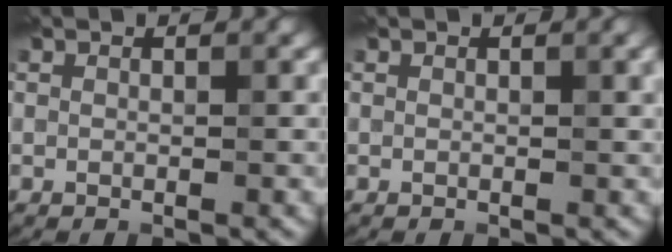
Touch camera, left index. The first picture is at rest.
{"total": 1.3, "force": [0.5, 0.4, 1.2], "torque": [-0.015, 0.000, 0.010]}